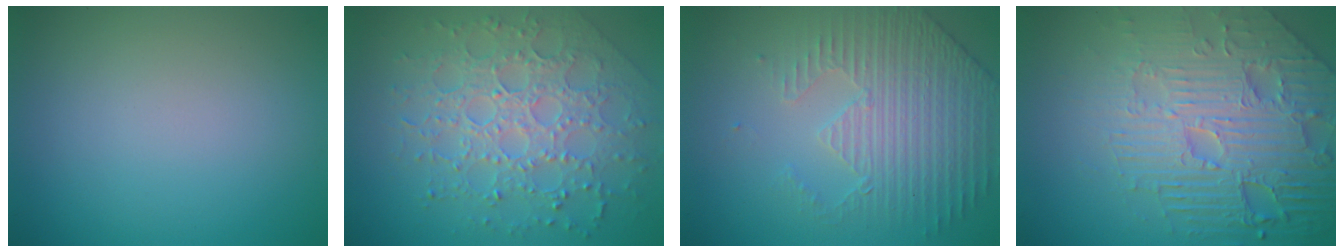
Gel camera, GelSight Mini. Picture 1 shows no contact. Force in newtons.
{"total": 7.4, "press": 5.4, "slide": 5.1}
{"total": 4.5, "press": 3.6, "slide": 2.7}
{"total": 8.7, "press": 6.2, "slide": 6.1}